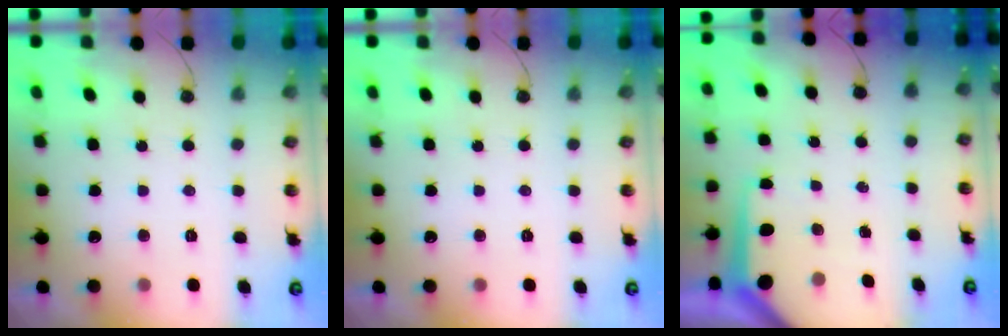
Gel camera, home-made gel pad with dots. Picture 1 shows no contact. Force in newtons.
{"total": 0.0}
{"total": 7.4, "press": 7.4, "slide": 0.7}